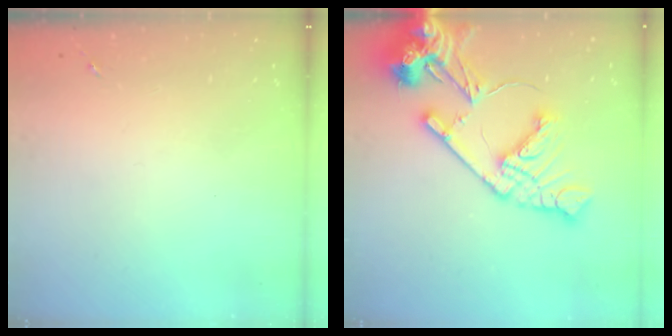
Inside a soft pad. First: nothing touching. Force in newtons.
{"total": 20.6, "press": 20.5, "slide": 2.7}